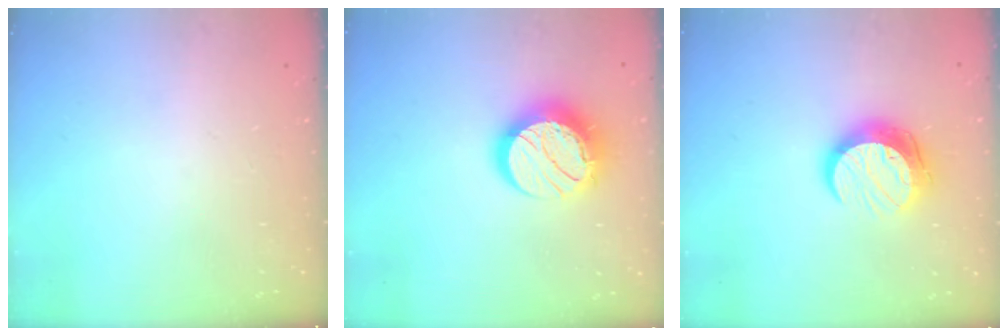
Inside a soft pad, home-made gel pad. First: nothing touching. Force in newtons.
{"total": 14.6, "press": 14.6, "slide": 1.0}
{"total": 12.1, "press": 12.0, "slide": 0.7}